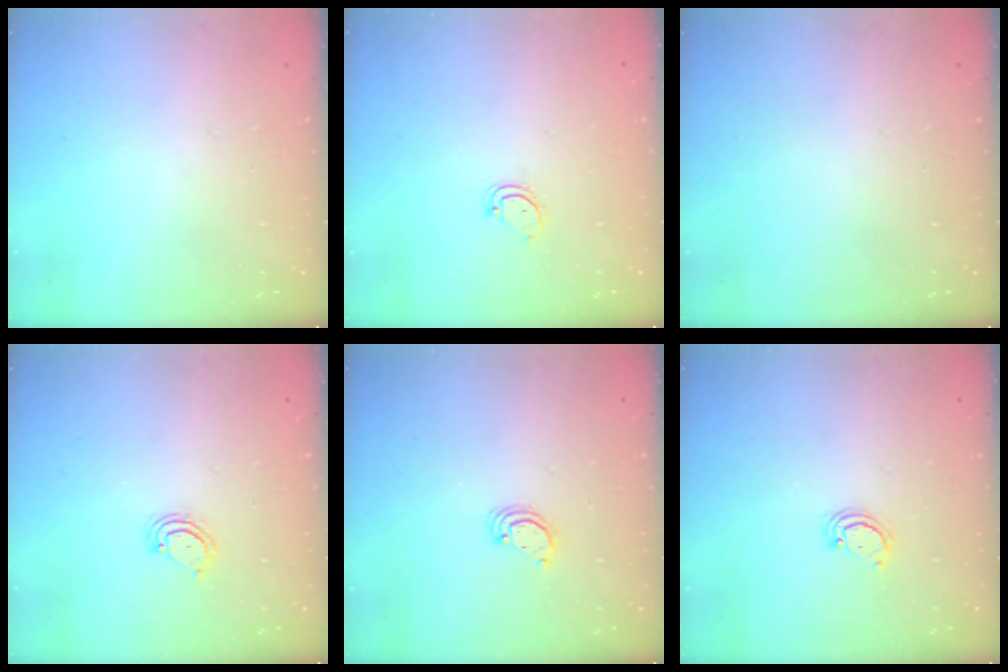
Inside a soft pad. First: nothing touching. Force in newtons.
{"total": 3.5, "press": 3.5, "slide": 0.4}
{"total": 0.0}
{"total": 4.6, "press": 4.6, "slide": 0.4}
{"total": 2.8, "press": 2.8, "slide": 0.2}
{"total": 2.6, "press": 2.6, "slide": 0.3}